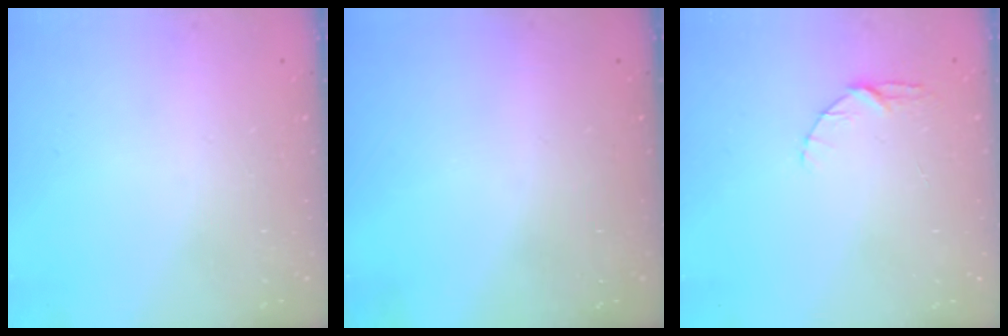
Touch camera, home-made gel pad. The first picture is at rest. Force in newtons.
{"total": 0.0}
{"total": 4.0, "press": 3.9, "slide": 0.4}